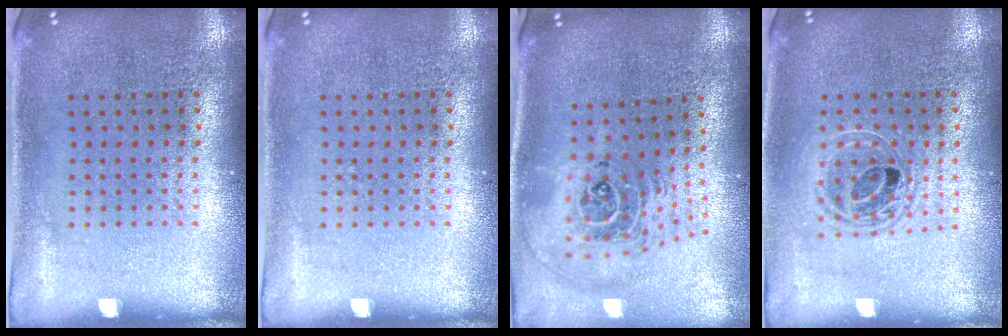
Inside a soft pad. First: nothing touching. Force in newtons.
{"total": 0.0}
{"total": 2.5, "press": 1.8, "slide": 1.6}
{"total": 1.7, "press": 1.4, "slide": 0.9}